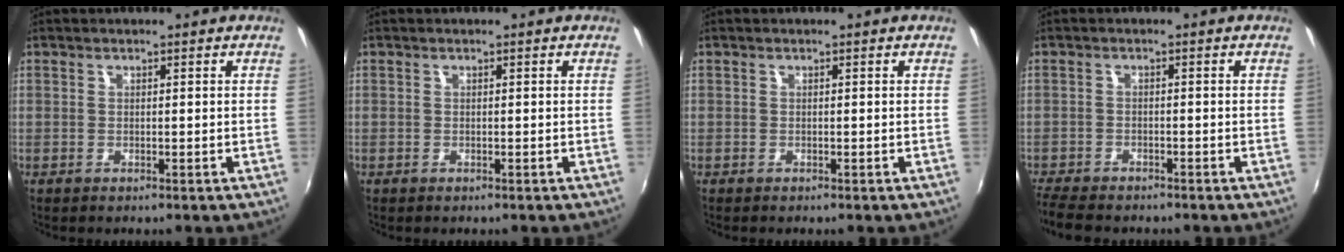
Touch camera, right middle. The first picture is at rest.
{"total": 0.0}
{"total": 0.0}
{"total": 6.9, "force": [-6.2, 1.6, 2.5], "torque": [-0.076, -0.025, -0.110]}